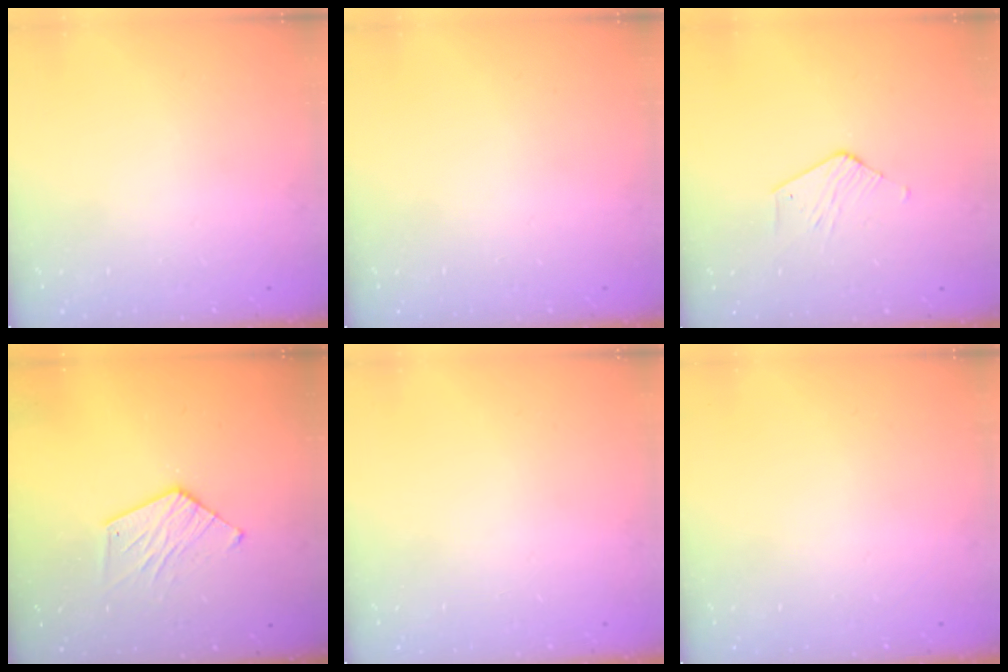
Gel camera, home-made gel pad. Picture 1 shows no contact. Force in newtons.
{"total": 0.0}
{"total": 2.6, "press": 2.6, "slide": 0.2}
{"total": 8.5, "press": 8.5, "slide": 0.1}
{"total": 0.0}
{"total": 0.0}